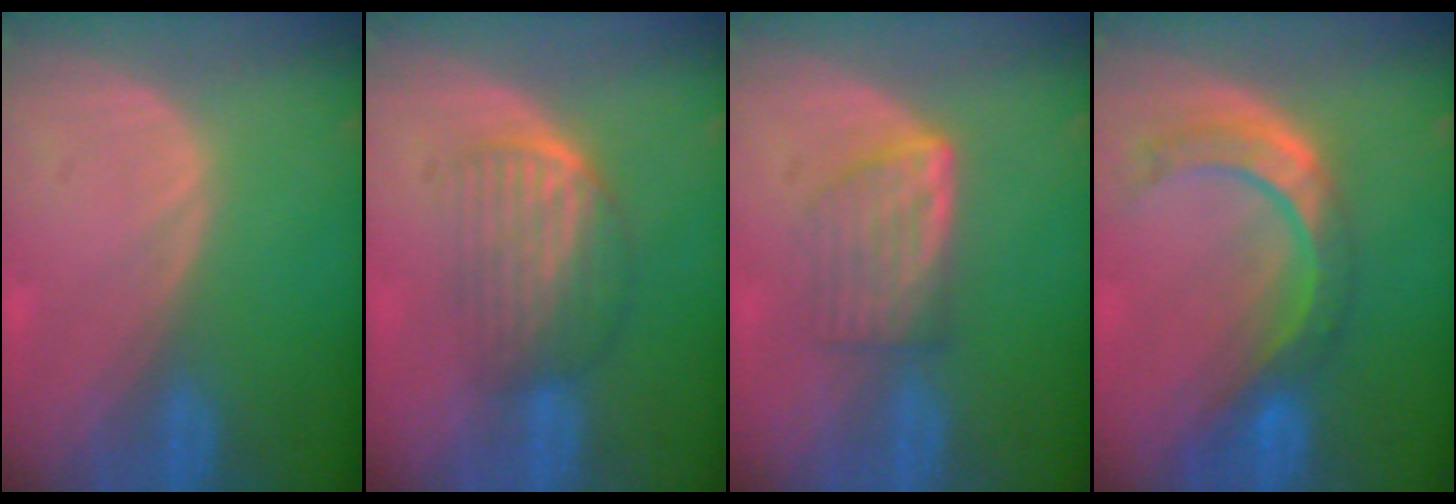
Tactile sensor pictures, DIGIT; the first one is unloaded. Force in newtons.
{"total": 7.0, "press": 5.9, "slide": 3.7}
{"total": 5.8, "press": 5.2, "slide": 2.4}
{"total": 8.5, "press": 7.2, "slide": 4.5}